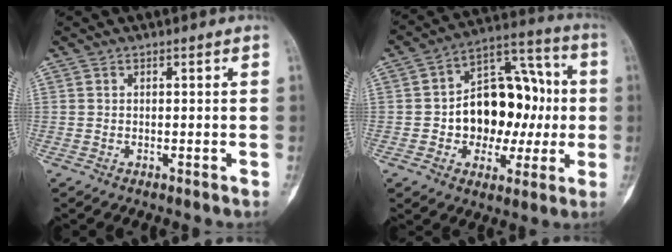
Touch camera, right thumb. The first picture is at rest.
{"total": 18.3, "force": [-0.7, 12.7, 13.1], "torque": [-0.141, 0.040, -0.006]}